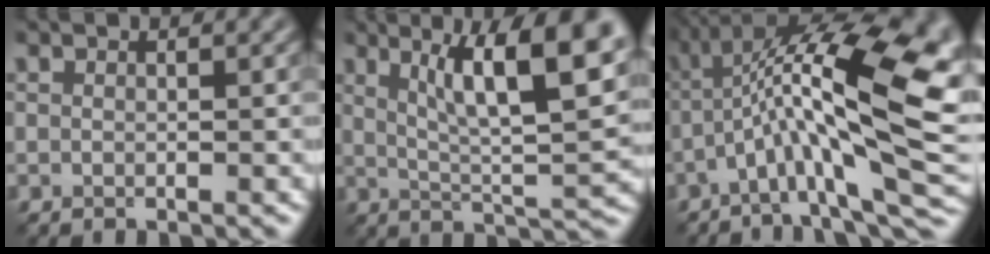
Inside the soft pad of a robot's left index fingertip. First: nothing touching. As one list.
[{"total": 11.0, "force": [4.7, 2.8, 9.6], "torque": [-0.135, 0.002, 0.080]}, {"total": 15.6, "force": [-1.6, 4.1, 15.0], "torque": [-0.258, 0.024, -0.021]}]